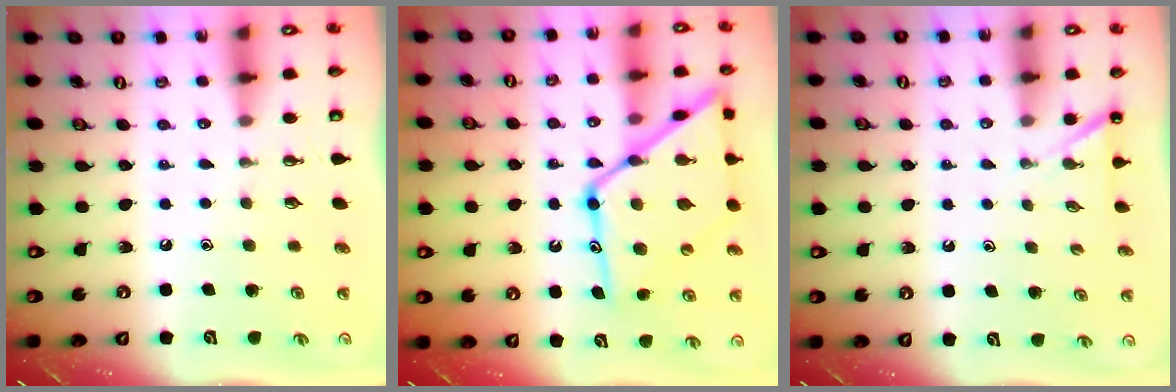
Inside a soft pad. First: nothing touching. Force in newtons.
{"total": 22.6, "press": 22.5, "slide": 1.8}
{"total": 2.3, "press": 2.3, "slide": 0.2}